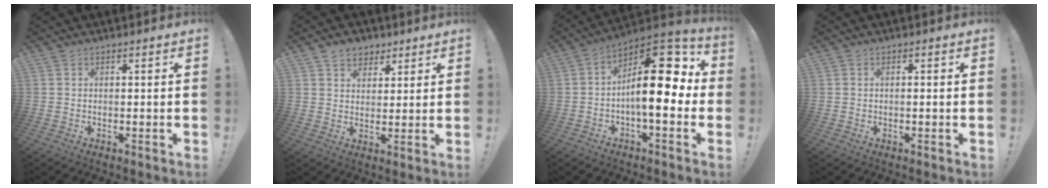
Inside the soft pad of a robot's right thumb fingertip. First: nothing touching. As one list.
[{"total": 6.5, "force": [4.1, 4.9, 1.5], "torque": [-0.015, -0.023, 0.077]}, {"total": 18.4, "force": [1.6, 7.8, 16.7], "torque": [-0.243, -0.010, 0.029]}, {"total": 0.8, "force": [-0.3, -0.1, 0.8], "torque": [-0.007, -0.003, -0.006]}]